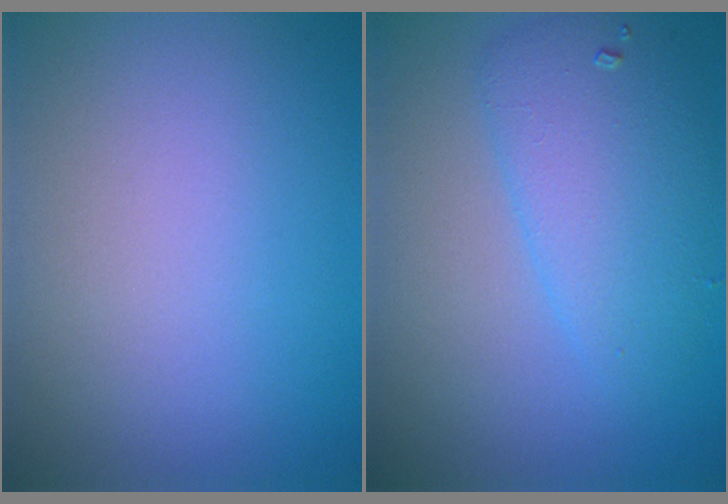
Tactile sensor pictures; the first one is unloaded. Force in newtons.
{"total": 4.1, "press": 4.1, "slide": 0.2}